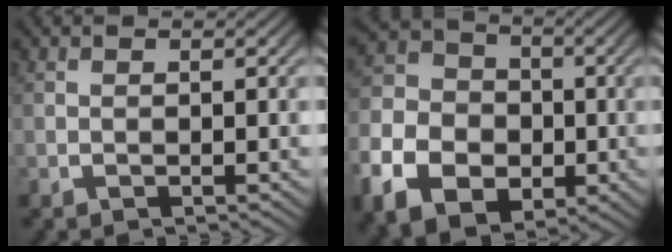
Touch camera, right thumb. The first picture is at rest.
{"total": 12.9, "force": [-2.3, 10.2, 7.5], "torque": [-0.158, -0.033, -0.032]}